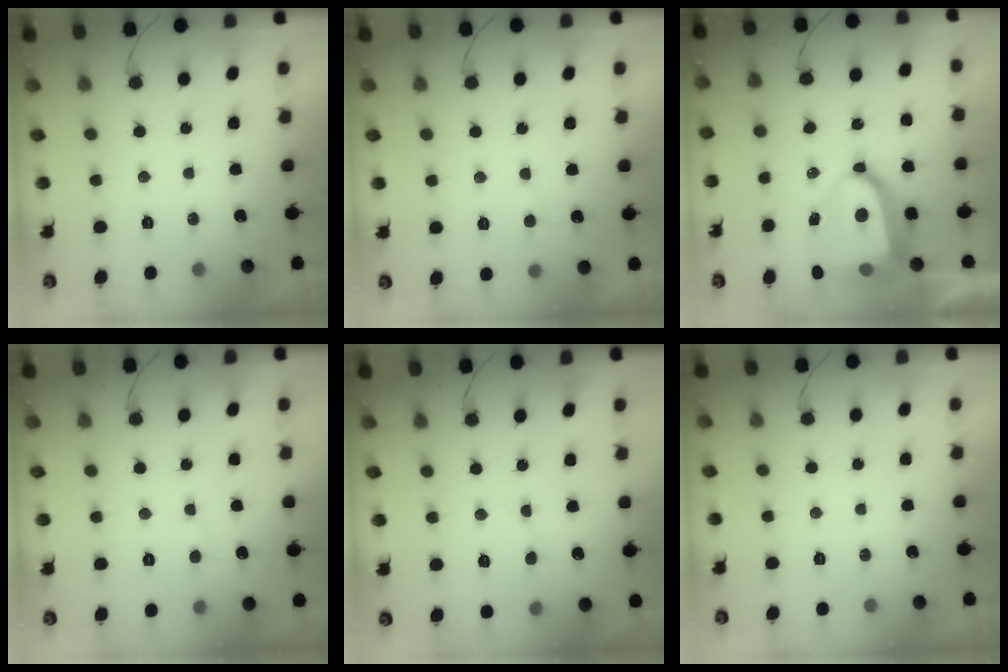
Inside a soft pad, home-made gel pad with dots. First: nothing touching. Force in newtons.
{"total": 4.2, "press": 4.2, "slide": 0.4}
{"total": 11.8, "press": 11.7, "slide": 1.5}
{"total": 4.3, "press": 4.3, "slide": 0.4}
{"total": 5.0, "press": 4.9, "slide": 0.5}
{"total": 0.0}